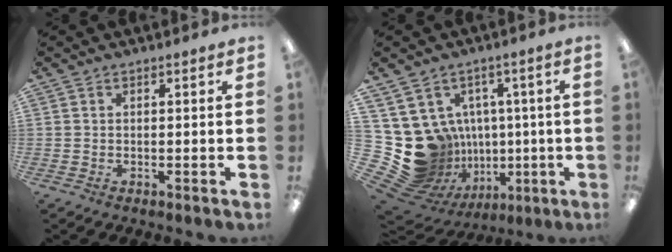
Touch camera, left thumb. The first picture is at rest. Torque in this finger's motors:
{"motor_torque": [0.86, 0.96, 0.19, -0.36, 0.00]}